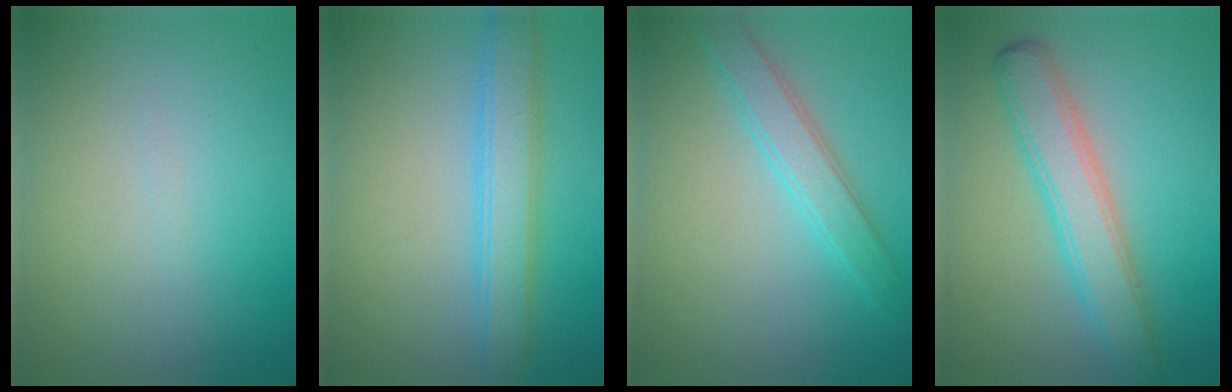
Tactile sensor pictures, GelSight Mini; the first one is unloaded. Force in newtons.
{"total": 3.8, "press": 3.8, "slide": 0.1}
{"total": 3.0, "press": 3.0, "slide": 0.1}
{"total": 4.7, "press": 4.7, "slide": 0.1}